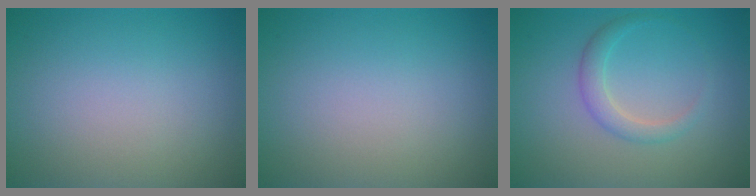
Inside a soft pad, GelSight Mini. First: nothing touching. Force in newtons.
{"total": 0.0}
{"total": 1.9, "press": 1.9, "slide": 0.1}